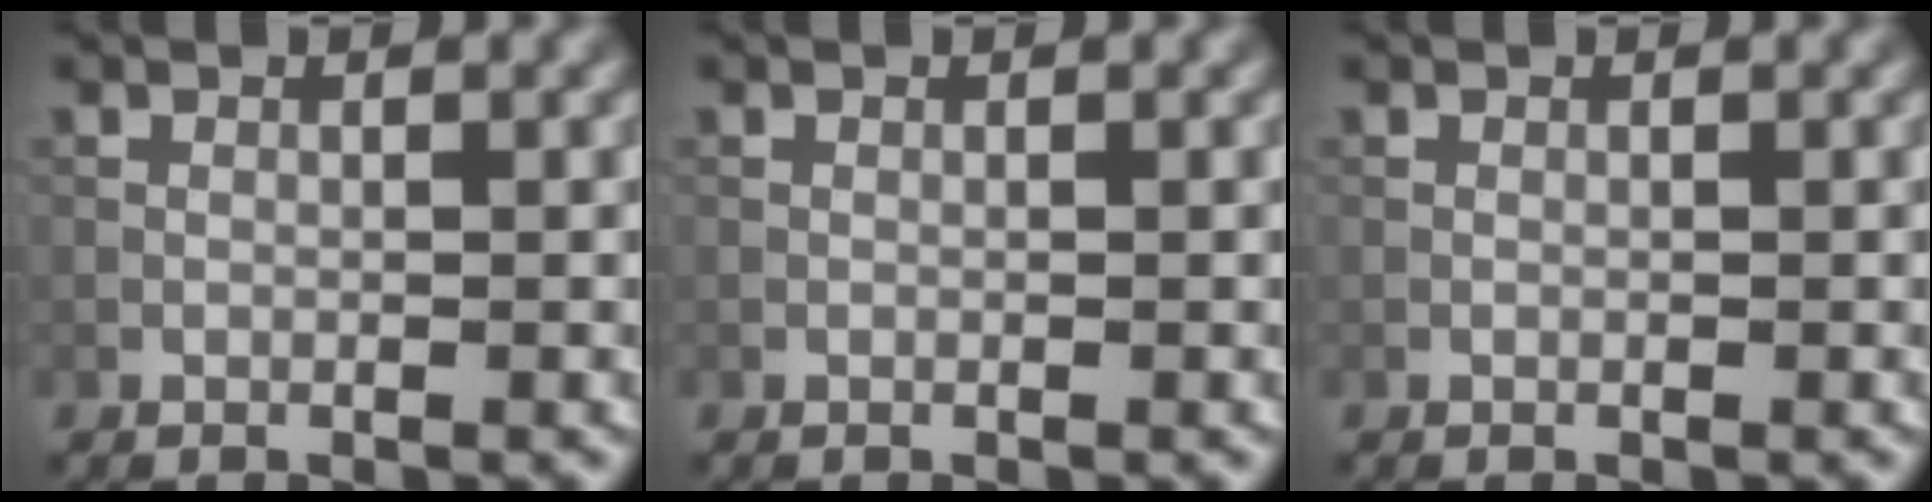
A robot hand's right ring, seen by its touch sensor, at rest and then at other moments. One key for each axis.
{"total": 0.0}
{"total": 0.0}